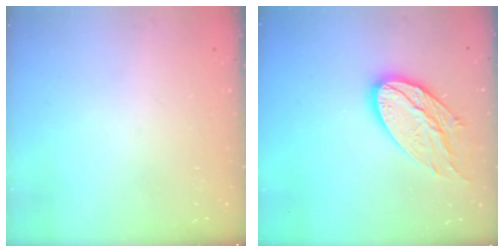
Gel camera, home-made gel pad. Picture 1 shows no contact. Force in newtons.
{"total": 15.5, "press": 15.4, "slide": 1.1}